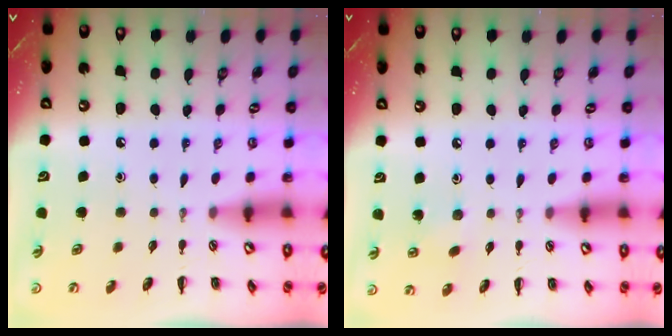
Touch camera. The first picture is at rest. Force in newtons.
{"total": 2.4, "press": 2.3, "slide": 0.6}